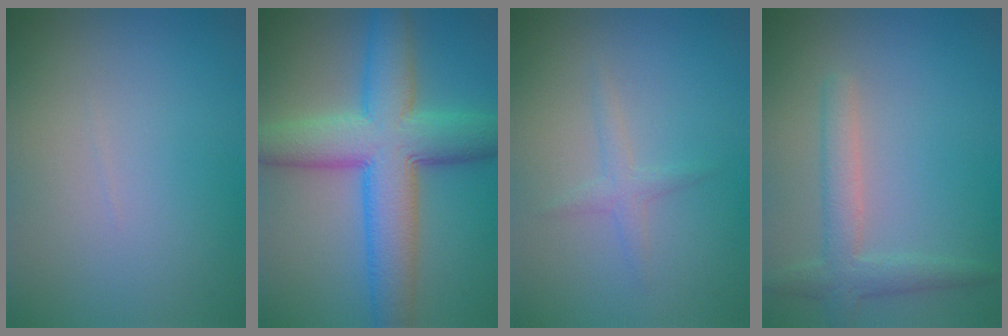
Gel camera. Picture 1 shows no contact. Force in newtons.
{"total": 9.7, "press": 9.7, "slide": 0.1}
{"total": 1.3, "press": 1.3, "slide": 0.0}
{"total": 3.1, "press": 3.0, "slide": 0.1}